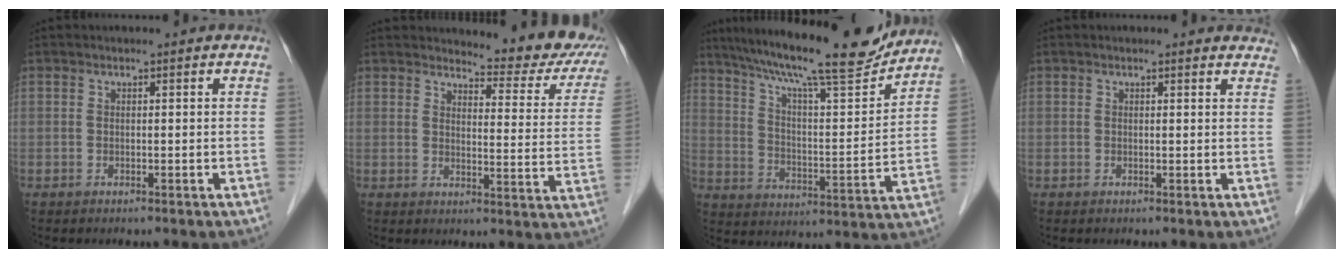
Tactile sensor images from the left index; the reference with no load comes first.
{"total": 13.9, "force": [12.9, 2.6, 4.6], "torque": [-0.034, -0.057, 0.127]}
{"total": 20.2, "force": [17.8, 1.6, 9.6], "torque": [-0.166, -0.005, 0.267]}
{"total": 4.2, "force": [4.0, 0.9, 0.8], "torque": [-0.001, -0.004, 0.022]}